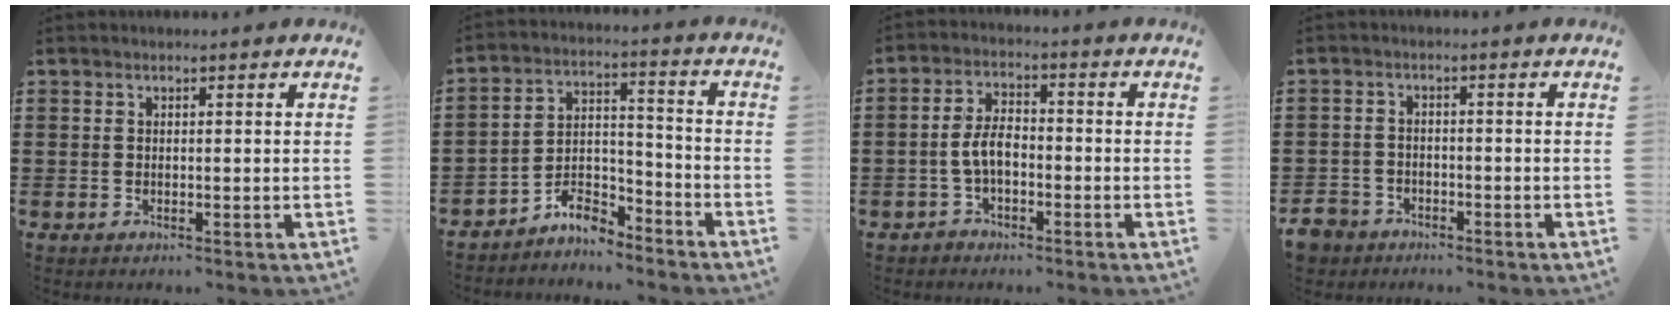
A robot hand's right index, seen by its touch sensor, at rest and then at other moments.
{"total": 6.7, "force": [-6.1, 2.1, 1.8], "torque": [-0.035, 0.016, -0.119]}
{"total": 5.1, "force": [-1.4, 2.9, 4.0], "torque": [-0.093, 0.002, -0.033]}
{"total": 3.6, "force": [-3.2, 1.5, 0.2], "torque": [-0.024, -0.006, -0.073]}